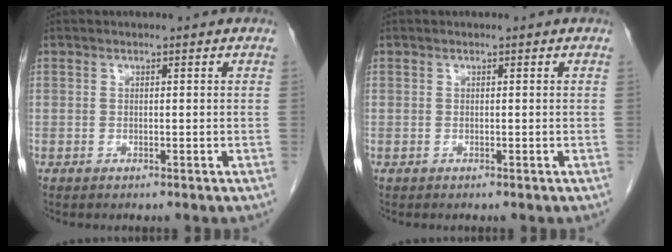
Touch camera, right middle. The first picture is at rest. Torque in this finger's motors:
{"motor_torque": [0.26, -0.16, -0.01, 0.01]}